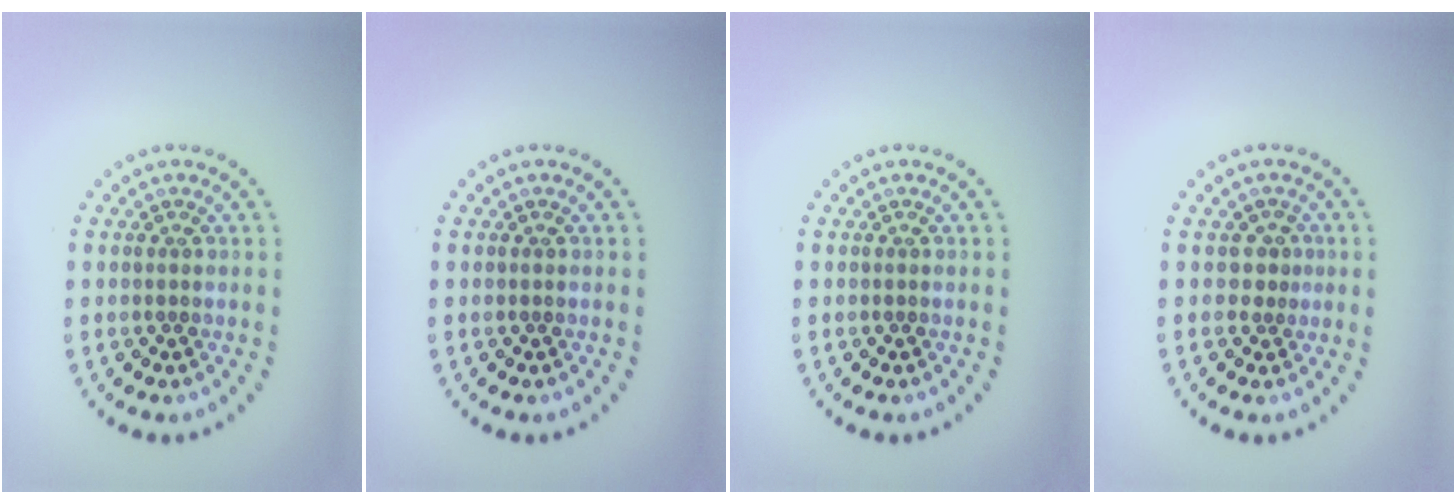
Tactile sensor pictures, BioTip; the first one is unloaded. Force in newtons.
{"total": 0.0}
{"total": 0.0}
{"total": 1.2, "press": 0.6, "slide": 1.0}